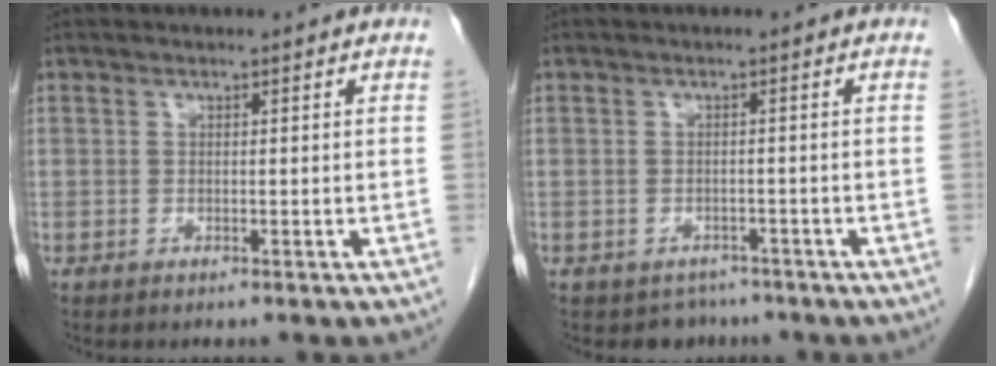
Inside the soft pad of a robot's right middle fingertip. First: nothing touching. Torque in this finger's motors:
{"motor_torque": [0.10, -0.09, 0.00, 0.00]}